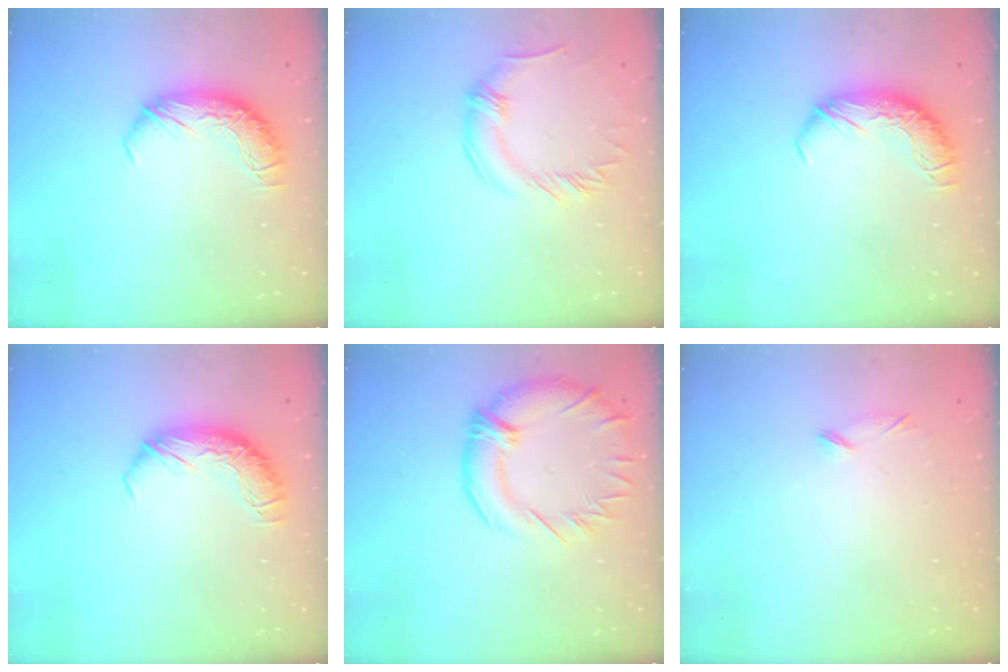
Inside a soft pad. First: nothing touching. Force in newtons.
{"total": 0.0}
{"total": 0.0}
{"total": 0.0}
{"total": 5.5, "press": 4.7, "slide": 2.8}
{"total": 6.7, "press": 6.6, "slide": 1.2}